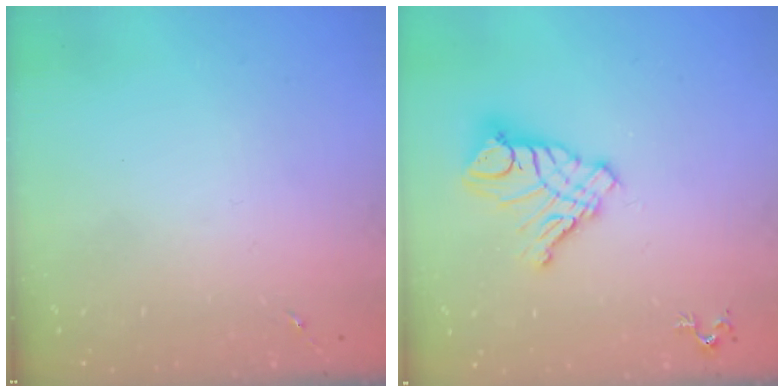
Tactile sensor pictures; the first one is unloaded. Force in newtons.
{"total": 12.8, "press": 12.7, "slide": 1.4}